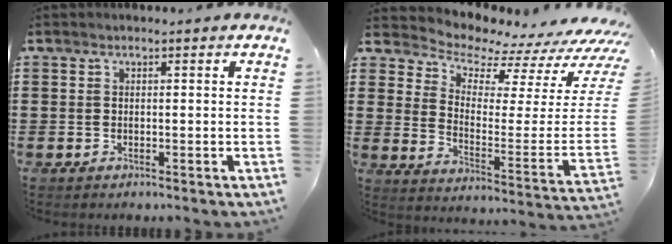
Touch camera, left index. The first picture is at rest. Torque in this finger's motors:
{"motor_torque": [2.14, 0.00, 0.12, -0.01]}